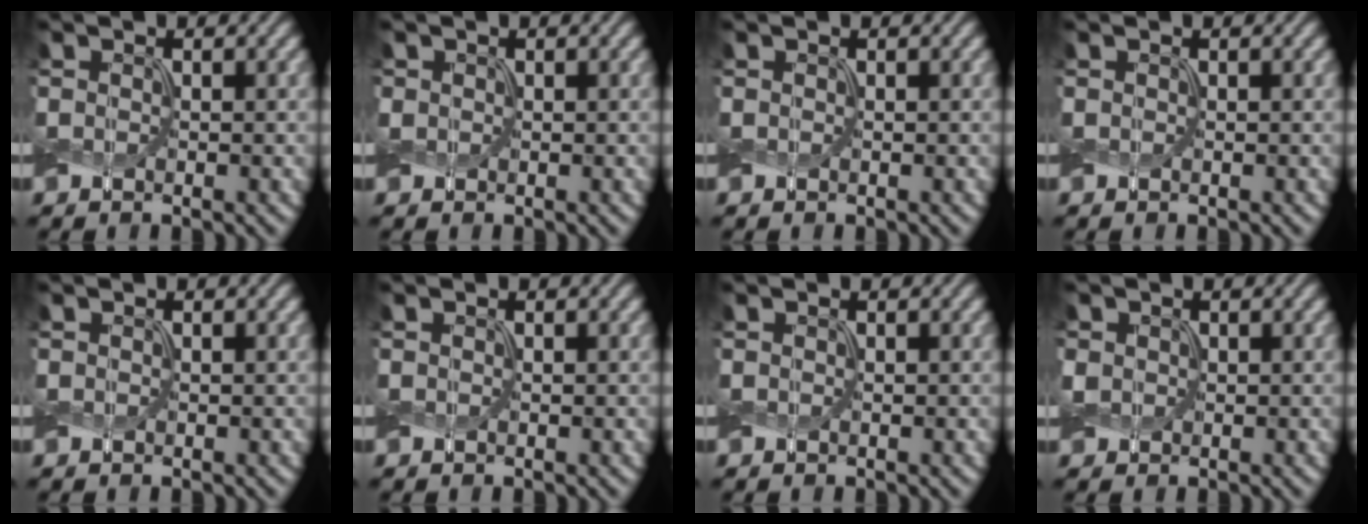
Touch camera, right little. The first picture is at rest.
{"total": 0.6, "force": [0.2, 0.6, 0.1], "torque": [0.000, 0.002, 0.002]}
{"total": 0.0}
{"total": 0.0}
{"total": 0.0}
{"total": 0.0}
{"total": 0.0}
{"total": 1.2, "force": [0.3, 1.1, 0.4], "torque": [-0.011, 0.003, 0.003]}